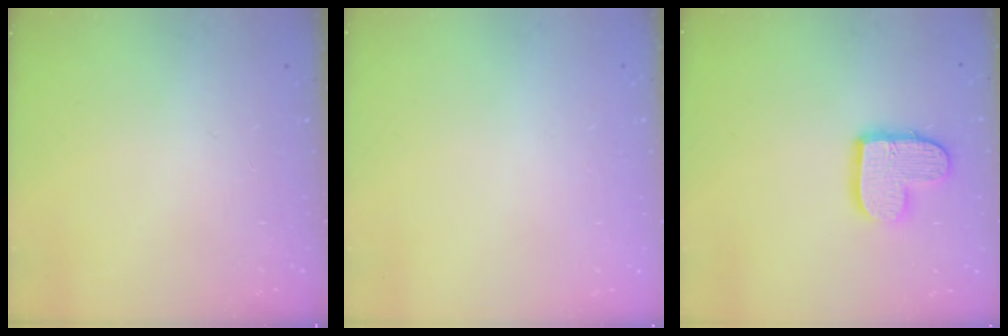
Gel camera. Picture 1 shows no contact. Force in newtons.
{"total": 0.0}
{"total": 12.2, "press": 12.2, "slide": 0.8}